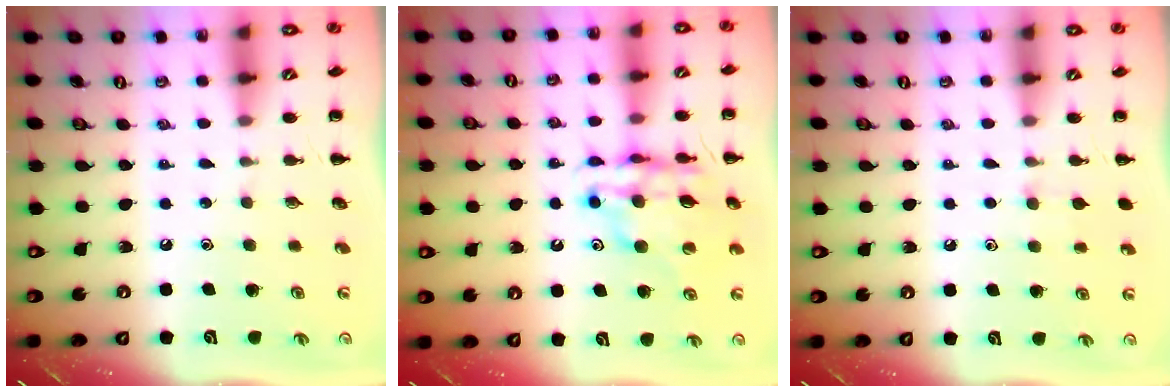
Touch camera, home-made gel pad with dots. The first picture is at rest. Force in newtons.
{"total": 12.4, "press": 11.8, "slide": 3.6}
{"total": 5.7, "press": 5.5, "slide": 1.8}